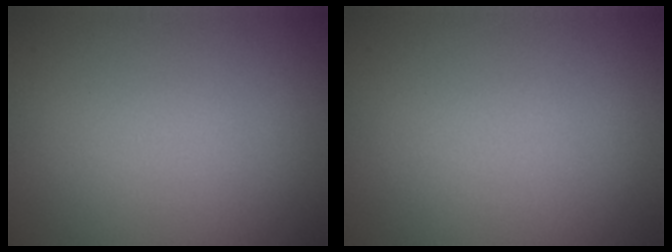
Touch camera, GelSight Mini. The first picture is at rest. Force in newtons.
{"total": 0.0}